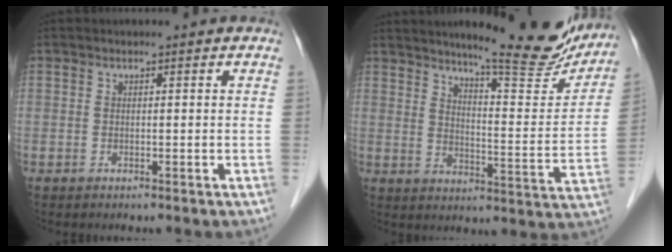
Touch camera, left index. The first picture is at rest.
{"total": 18.4, "force": [15.9, 2.1, 9.1], "torque": [-0.117, -0.047, 0.201]}